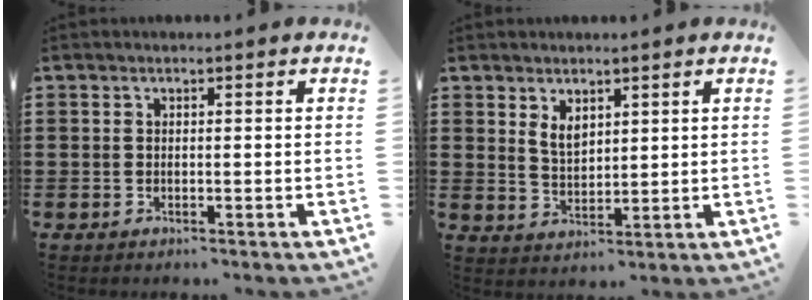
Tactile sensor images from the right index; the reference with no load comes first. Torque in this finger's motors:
{"motor_torque": [0.13, -0.11, 0.10, 0.07]}